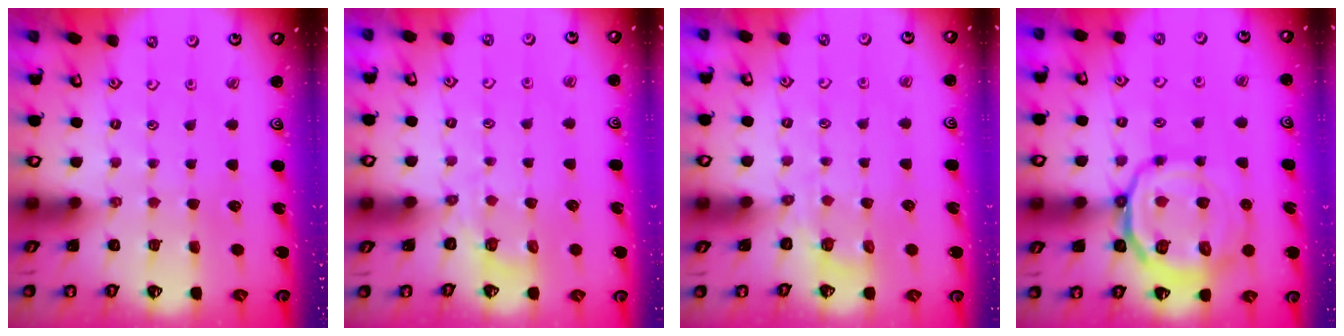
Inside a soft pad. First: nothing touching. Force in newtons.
{"total": 2.3, "press": 1.5, "slide": 1.7}
{"total": 2.3, "press": 1.5, "slide": 1.7}
{"total": 15.9, "press": 15.8, "slide": 2.0}